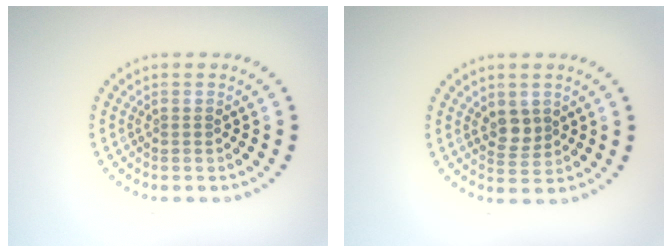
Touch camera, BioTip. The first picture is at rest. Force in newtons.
{"total": 2.0, "press": 1.8, "slide": 0.9}